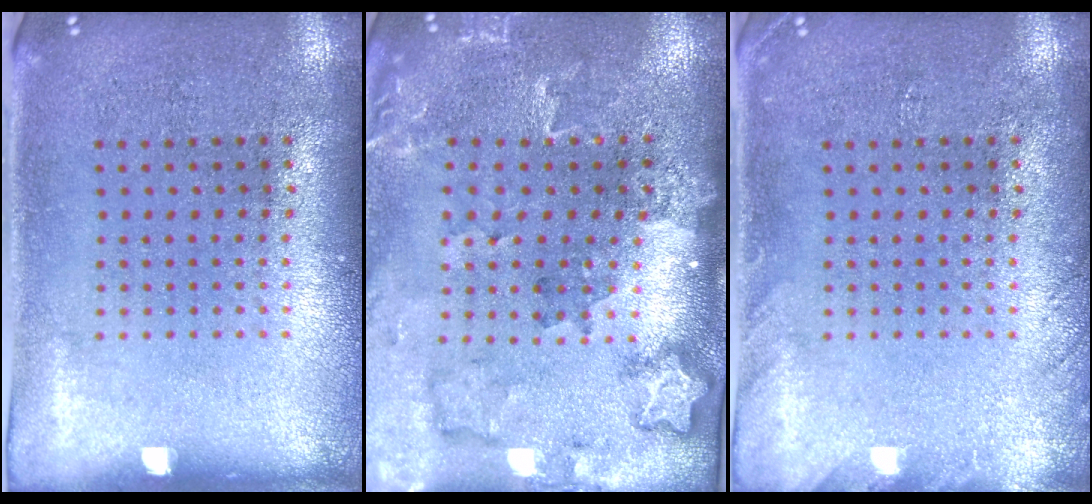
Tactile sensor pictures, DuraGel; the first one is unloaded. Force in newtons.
{"total": 1.8, "press": 1.8, "slide": 0.3}
{"total": 1.2, "press": 1.2, "slide": 0.1}